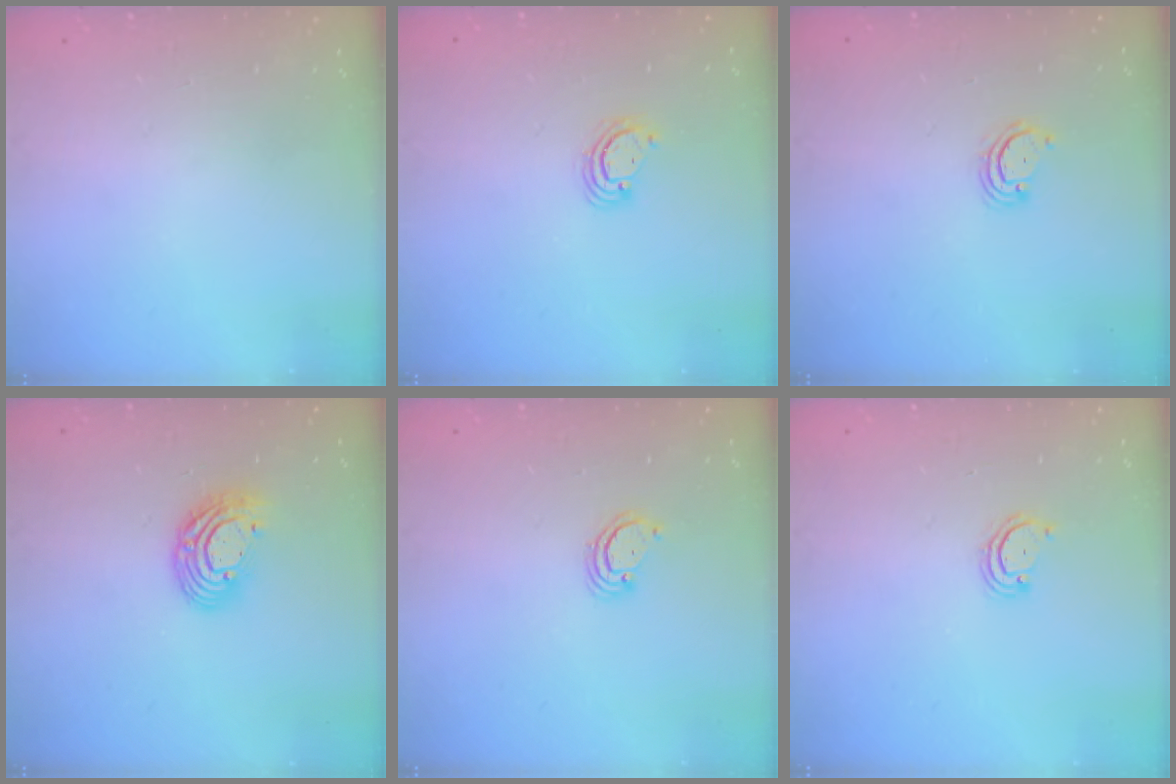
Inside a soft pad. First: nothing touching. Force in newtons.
{"total": 3.7, "press": 3.7, "slide": 0.4}
{"total": 2.9, "press": 2.8, "slide": 0.4}
{"total": 9.9, "press": 9.9, "slide": 0.8}
{"total": 2.6, "press": 2.6, "slide": 0.2}
{"total": 3.3, "press": 3.3, "slide": 0.5}